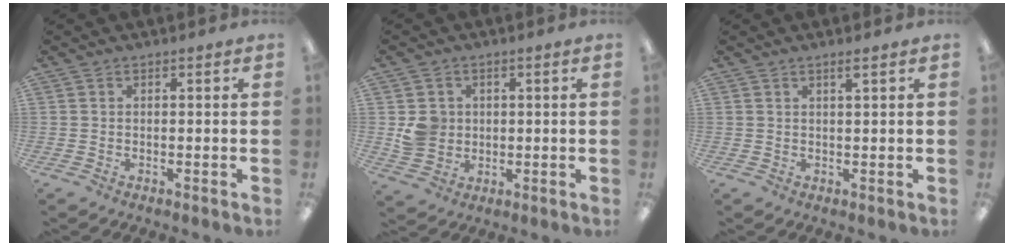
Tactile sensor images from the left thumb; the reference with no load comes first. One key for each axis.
{"total": 5.7, "fx": 0.8, "fy": 5.4, "fz": 1.8, "tx": -0.021, "ty": 0.005, "tz": 0.015}
{"total": 1.5, "fx": 1.2, "fy": -0.1, "fz": 1.0, "tx": -0.022, "ty": -0.002, "tz": 0.020}